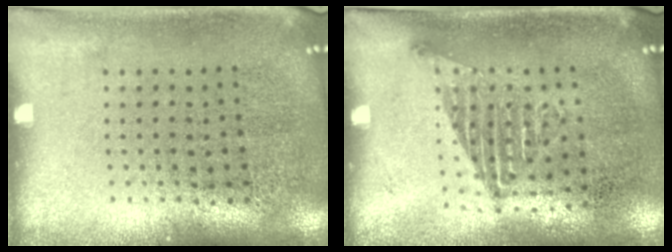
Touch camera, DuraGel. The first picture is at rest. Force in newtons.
{"total": 1.1, "press": 1.0, "slide": 0.4}